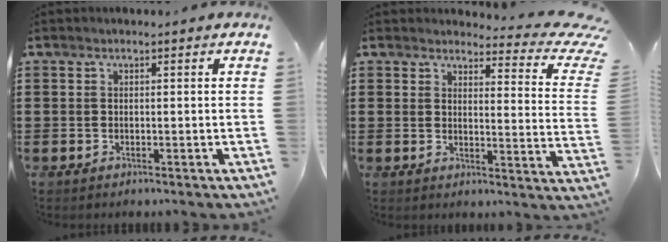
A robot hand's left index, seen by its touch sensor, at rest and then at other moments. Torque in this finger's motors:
{"motor_torque": [2.14, 0.00, 0.12, 0.00]}